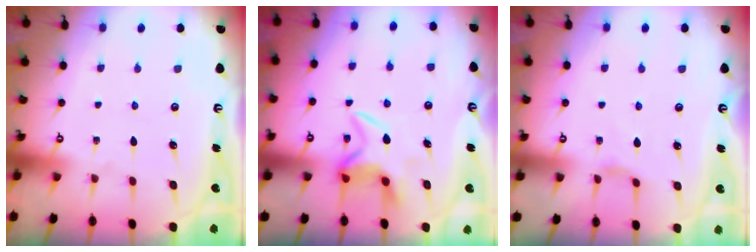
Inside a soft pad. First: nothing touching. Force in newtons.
{"total": 5.6, "press": 5.6, "slide": 0.4}
{"total": 0.7, "press": 0.6, "slide": 0.3}